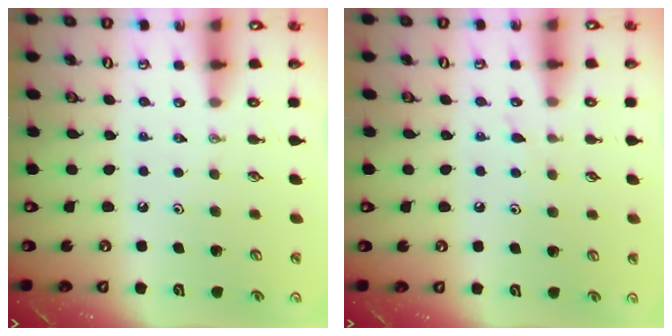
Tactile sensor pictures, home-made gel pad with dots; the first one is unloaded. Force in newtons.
{"total": 4.8, "press": 4.8, "slide": 0.6}